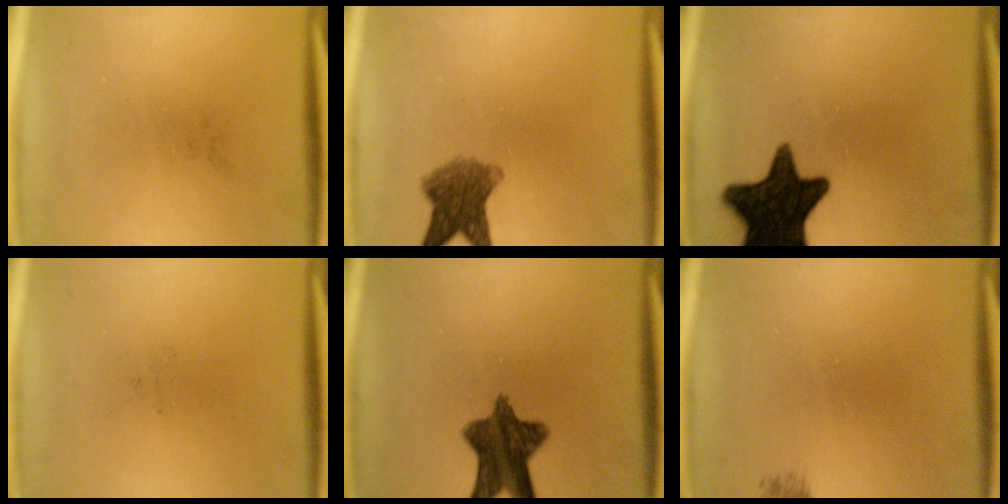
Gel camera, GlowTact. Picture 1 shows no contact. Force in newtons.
{"total": 6.5}
{"total": 15.9}
{"total": 0.0}
{"total": 10.3}
{"total": 0.7}